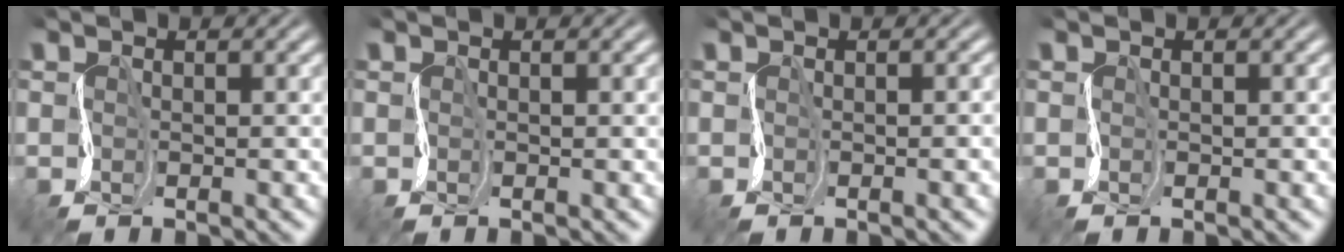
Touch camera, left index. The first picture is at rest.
{"total": 0.7, "force": [0.3, 0.2, 0.6], "torque": [-0.003, 0.005, 0.001]}
{"total": 3.9, "force": [-0.2, 1.9, 3.4], "torque": [-0.019, 0.012, -0.008]}
{"total": 0.0}